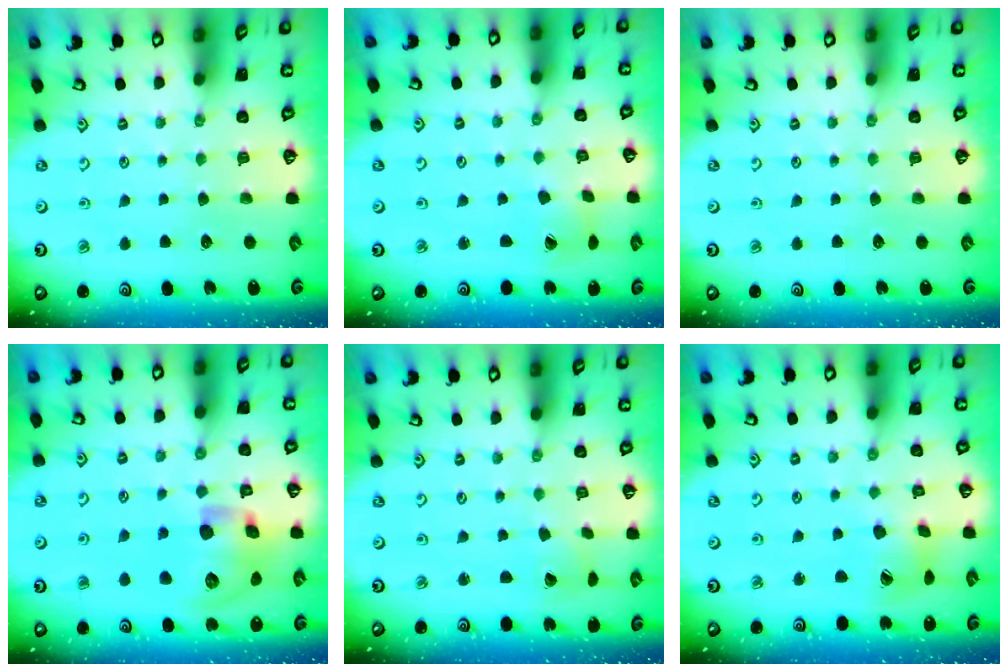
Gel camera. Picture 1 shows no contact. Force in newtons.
{"total": 3.0, "press": 2.9, "slide": 0.5}
{"total": 0.0}
{"total": 16.2, "press": 16.1, "slide": 2.3}
{"total": 2.9, "press": 2.9, "slide": 0.2}
{"total": 9.1, "press": 9.0, "slide": 1.2}